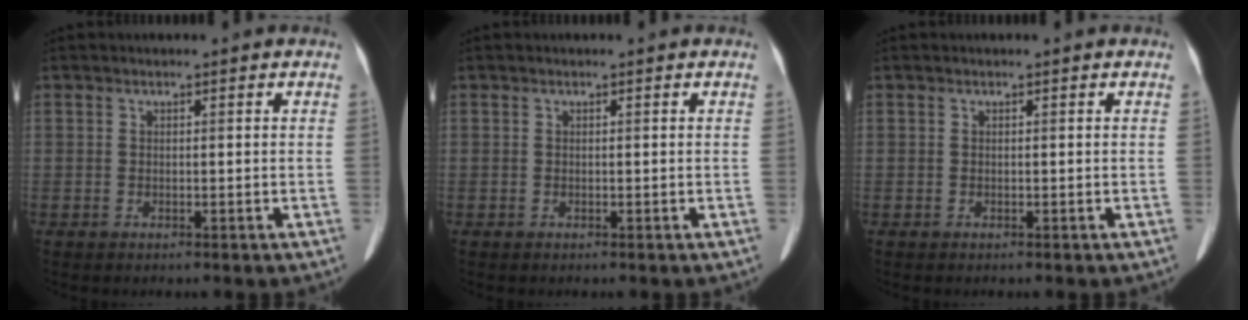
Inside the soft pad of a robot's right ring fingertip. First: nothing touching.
{"total": 0.0}
{"total": 0.0}